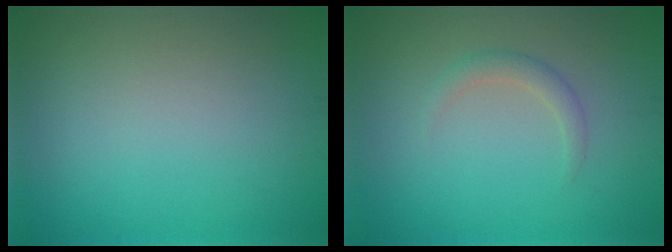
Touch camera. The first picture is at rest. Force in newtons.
{"total": 1.4, "press": 1.4, "slide": 0.1}